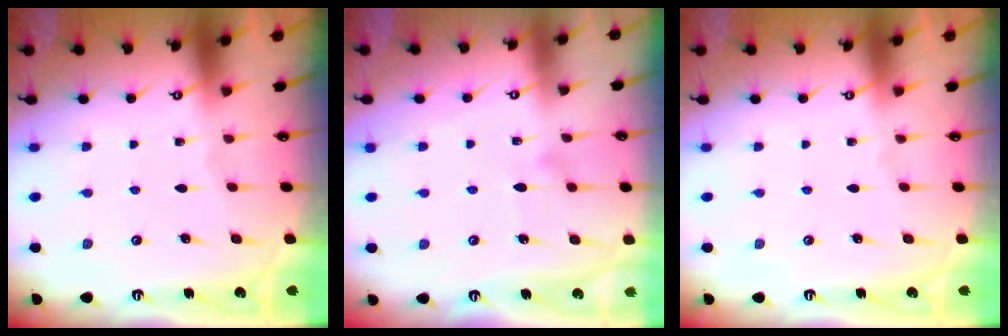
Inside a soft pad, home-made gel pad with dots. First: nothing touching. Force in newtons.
{"total": 8.0, "press": 8.0, "slide": 0.4}
{"total": 0.0}